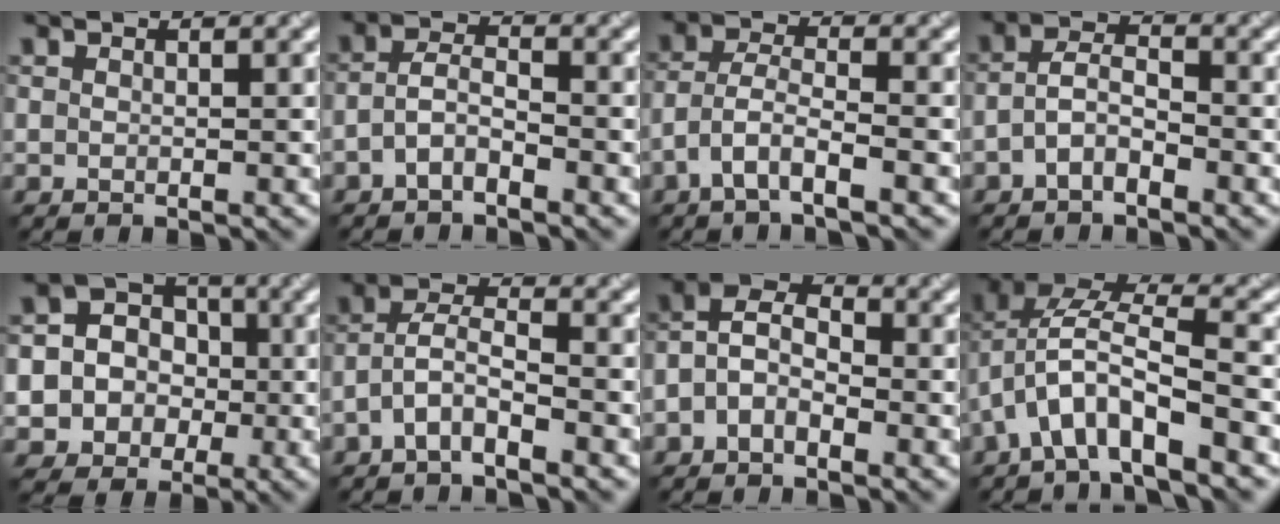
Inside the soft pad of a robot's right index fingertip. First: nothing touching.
{"total": 2.4, "force": [-1.3, 0.8, 1.8], "torque": [-0.039, 0.007, -0.034]}
{"total": 3.5, "force": [-2.1, 0.8, 2.7], "torque": [-0.057, 0.005, -0.050]}
{"total": 2.7, "force": [-1.4, 1.1, 2.0], "torque": [-0.041, 0.009, -0.035]}
{"total": 7.9, "force": [-1.5, 7.4, 2.2], "torque": [-0.042, 0.009, -0.047]}
{"total": 3.0, "force": [-1.9, 0.8, 2.2], "torque": [-0.048, 0.010, -0.047]}
{"total": 4.2, "force": [-1.2, 2.6, 3.0], "torque": [-0.060, 0.014, -0.036]}
{"total": 7.6, "force": [-2.9, 2.9, 6.4], "torque": [-0.122, 0.018, -0.058]}